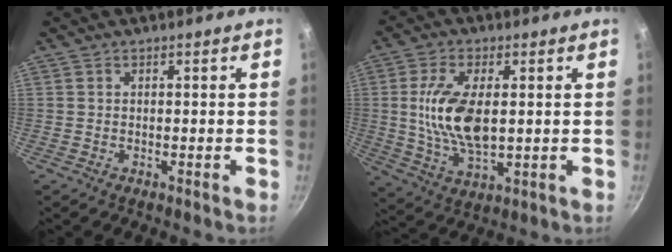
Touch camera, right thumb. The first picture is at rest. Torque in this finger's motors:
{"motor_torque": [0.09, 0.34, 1.44, 0.31, 0.06]}